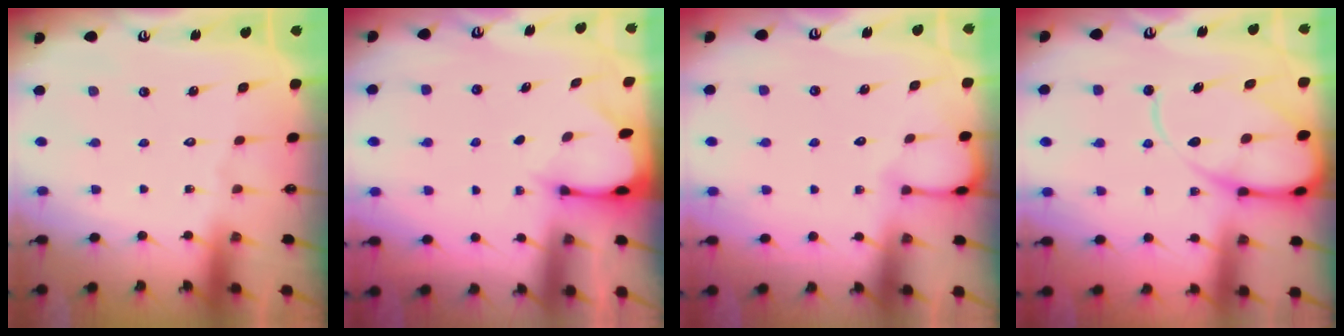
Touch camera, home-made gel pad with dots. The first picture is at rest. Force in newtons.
{"total": 2.0, "press": 2.0, "slide": 0.1}
{"total": 3.0, "press": 3.0, "slide": 0.3}
{"total": 12.5, "press": 12.4, "slide": 1.3}